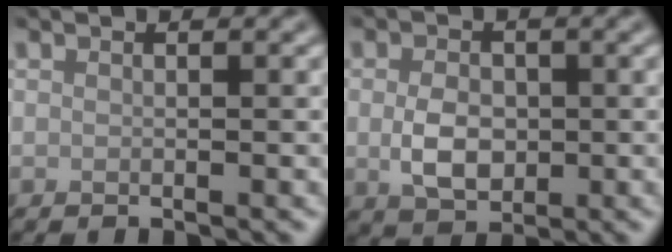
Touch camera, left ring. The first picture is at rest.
{"total": 3.6, "force": [-0.2, 2.5, 2.5], "torque": [-0.053, -0.002, -0.005]}